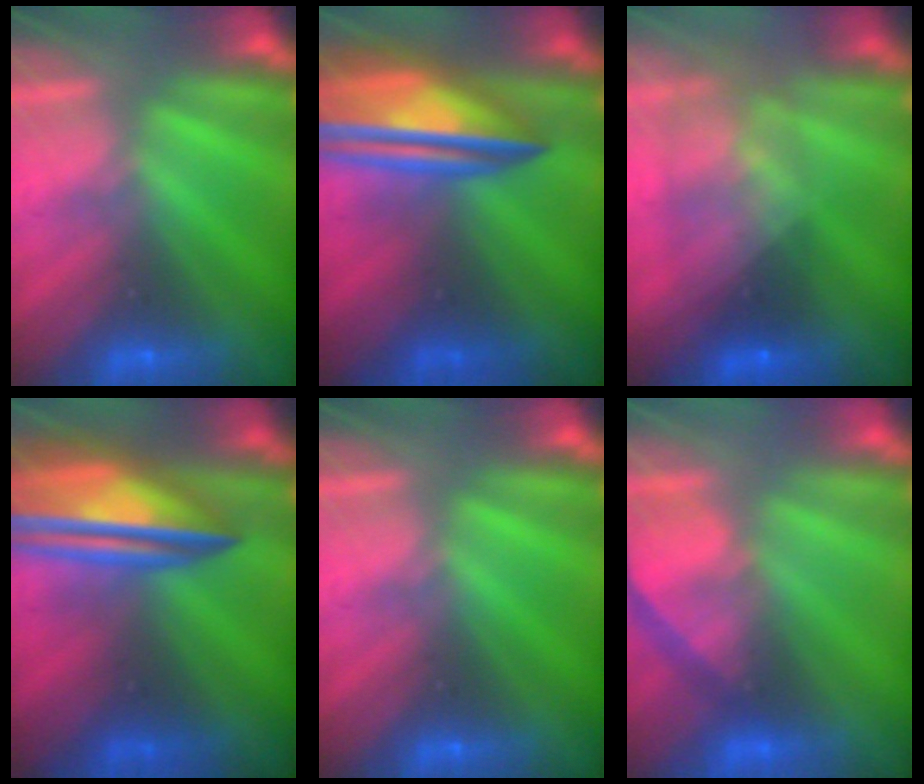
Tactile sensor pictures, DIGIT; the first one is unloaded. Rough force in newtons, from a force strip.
{"total": 7.3}
{"total": 7.4}
{"total": 7.3}
{"total": 0.0}
{"total": 5.1}